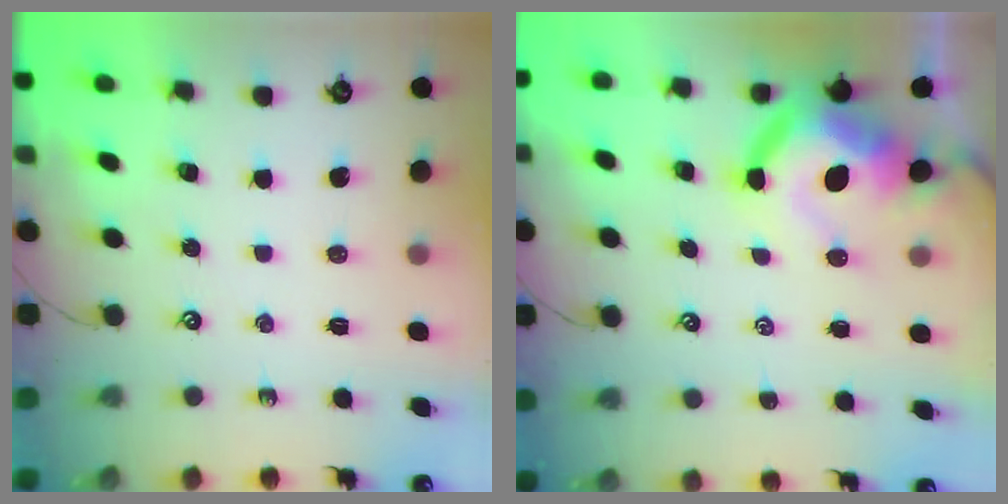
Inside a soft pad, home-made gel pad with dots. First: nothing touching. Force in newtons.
{"total": 11.8, "press": 11.7, "slide": 1.4}